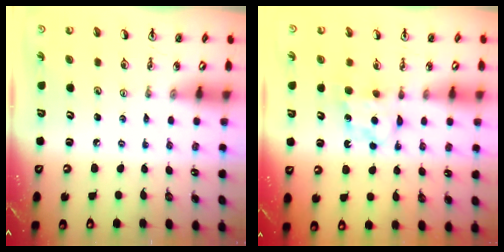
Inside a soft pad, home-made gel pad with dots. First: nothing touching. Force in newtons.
{"total": 5.9, "press": 5.9, "slide": 0.1}